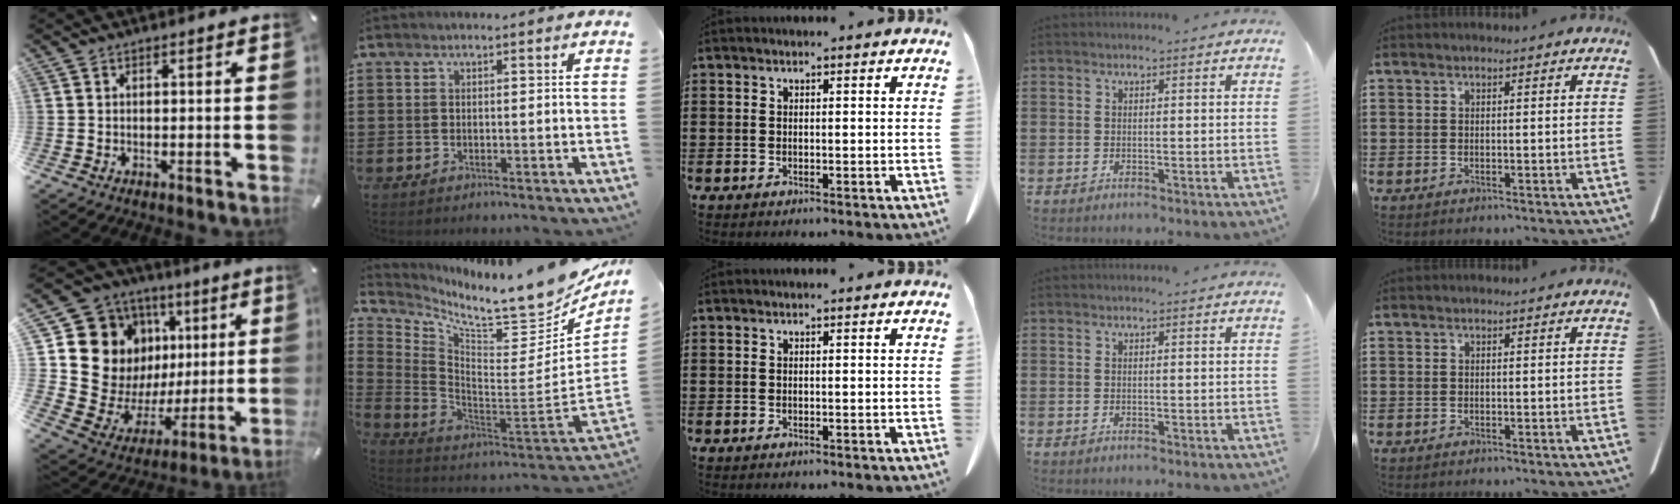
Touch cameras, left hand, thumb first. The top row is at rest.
{"thumb": {"total": 17.1, "force": [6.3, 14.9, 5.6], "torque": [-0.097, -0.060, 0.152]}, "index": {"total": 10.9, "force": [9.3, 1.0, 5.5], "torque": [-0.099, -0.094, 0.150]}}